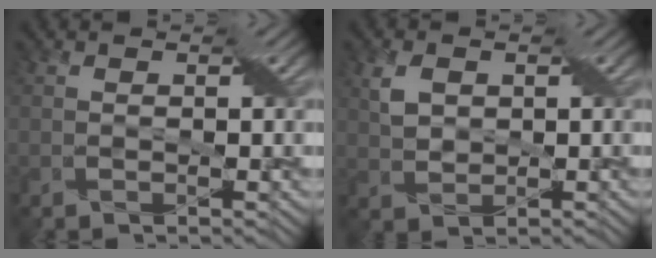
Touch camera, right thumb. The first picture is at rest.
{"total": 3.4, "force": [1.0, 2.4, 2.2], "torque": [-0.052, 0.005, 0.021]}